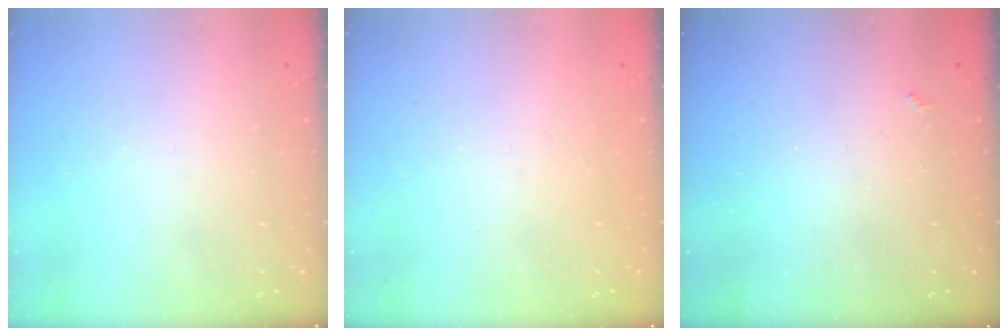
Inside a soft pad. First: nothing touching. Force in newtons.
{"total": 1.0, "press": 0.9, "slide": 0.3}
{"total": 2.1, "press": 2.1, "slide": 0.4}